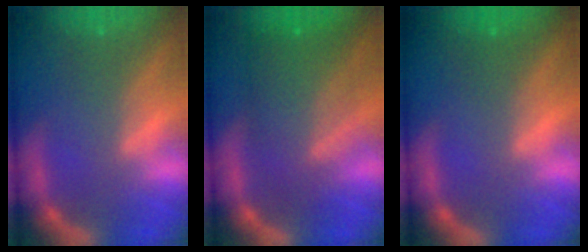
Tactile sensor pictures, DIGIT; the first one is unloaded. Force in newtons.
{"total": 8.1}
{"total": 0.9}